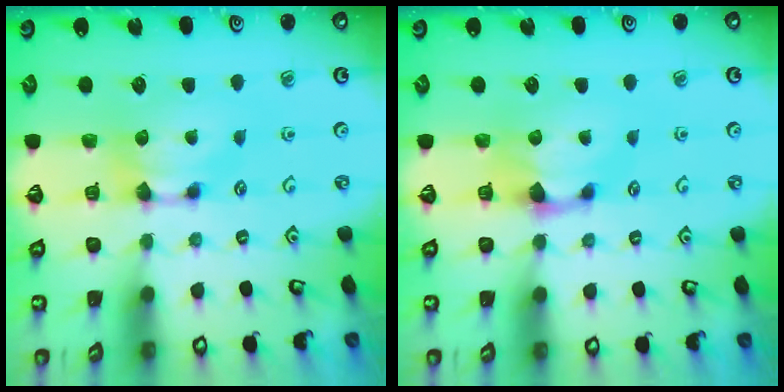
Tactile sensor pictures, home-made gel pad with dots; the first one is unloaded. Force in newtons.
{"total": 1.6, "press": 1.2, "slide": 1.0}